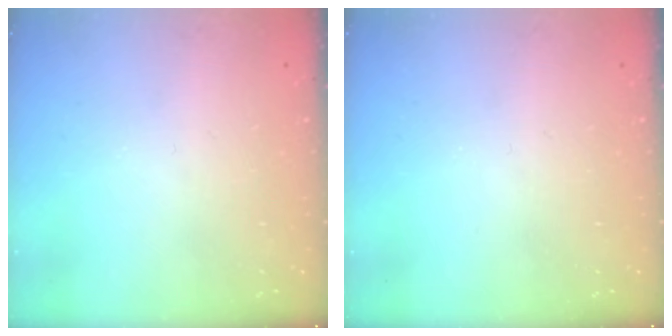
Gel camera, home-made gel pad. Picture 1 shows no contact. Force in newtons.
{"total": 0.0}